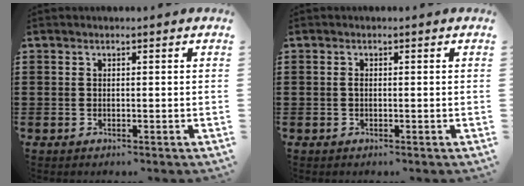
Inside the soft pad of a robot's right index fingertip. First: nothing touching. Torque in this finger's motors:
{"motor_torque": [0.27, 0.00, 0.05, 0.03]}